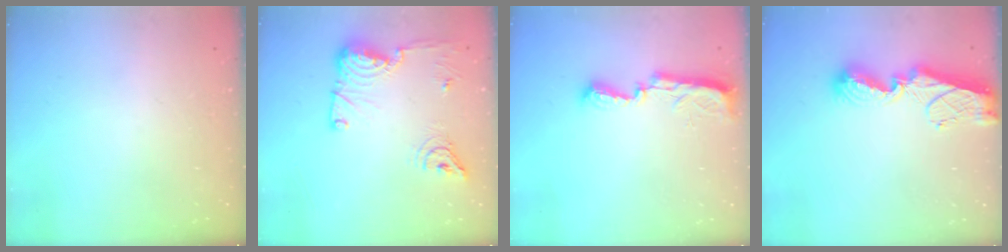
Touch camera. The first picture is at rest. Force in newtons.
{"total": 14.7, "press": 14.6, "slide": 2.1}
{"total": 7.8, "press": 7.8, "slide": 0.8}
{"total": 11.7, "press": 11.6, "slide": 1.1}